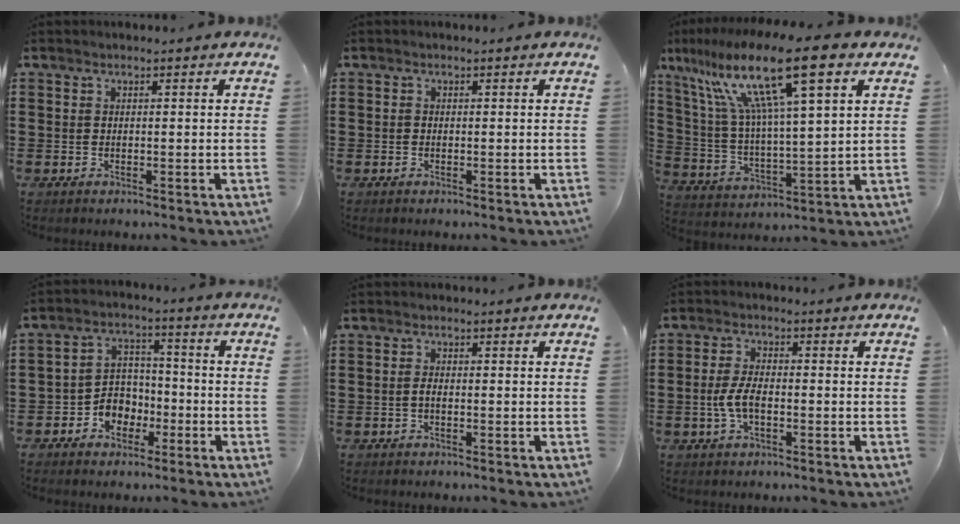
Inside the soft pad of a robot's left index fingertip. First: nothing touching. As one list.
[{"total": 0.5, "force": [-0.2, 0.4, 0.3], "torque": [-0.007, -0.001, -0.005]}, {"total": 17.0, "force": [10.0, 1.9, 13.6], "torque": [-0.291, -0.037, 0.156]}, {"total": 5.4, "force": [-2.7, 4.4, 1.6], "torque": [-0.045, 0.012, -0.054]}, {"total": 1.2, "force": [-0.4, 0.4, 1.0], "torque": [-0.029, -0.004, -0.009]}, {"total": 4.7, "force": [-1.0, 1.9, 4.1], "torque": [-0.100, -0.004, -0.025]}]